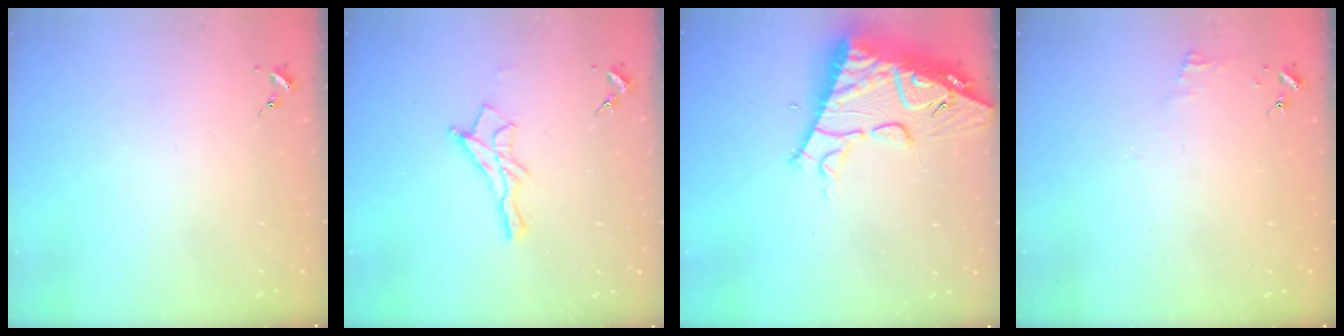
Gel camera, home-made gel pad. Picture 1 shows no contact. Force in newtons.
{"total": 10.5, "press": 10.5, "slide": 0.9}
{"total": 17.5, "press": 17.4, "slide": 1.8}
{"total": 3.9, "press": 3.8, "slide": 0.4}